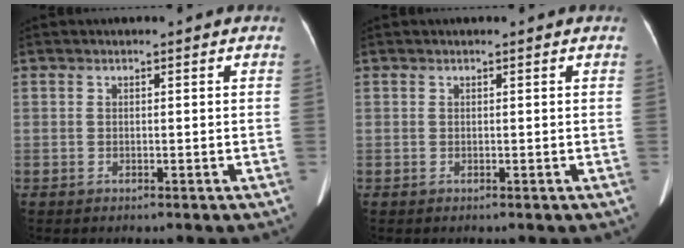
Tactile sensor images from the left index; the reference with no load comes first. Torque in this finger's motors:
{"motor_torque": [-0.21, -0.33, -0.08, -0.03]}